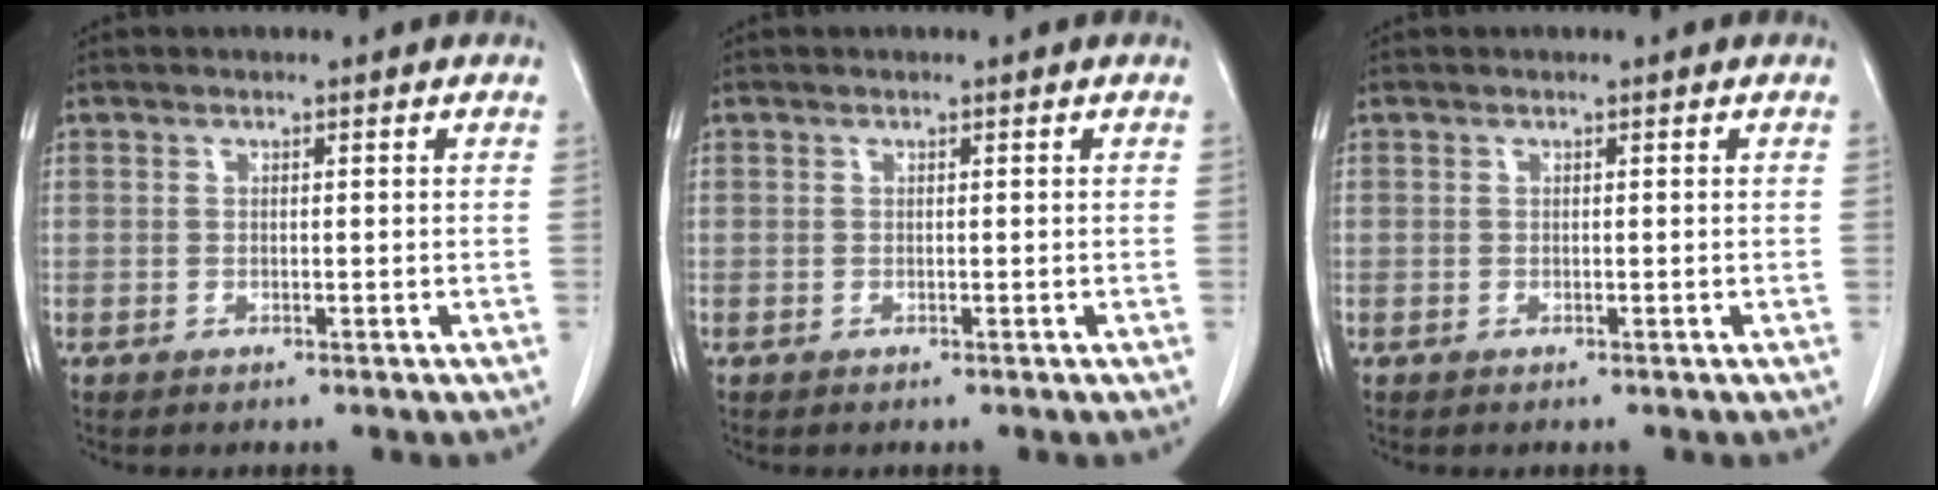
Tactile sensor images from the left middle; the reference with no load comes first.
{"total": 0.0}
{"total": 0.0}